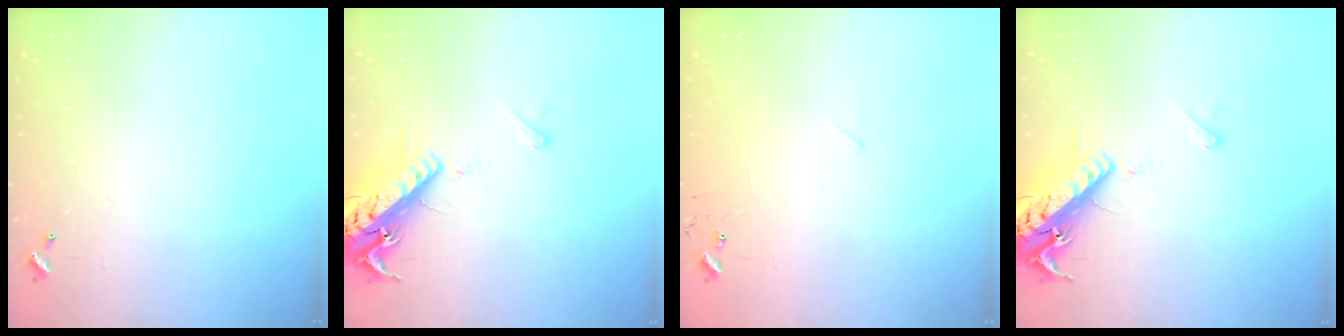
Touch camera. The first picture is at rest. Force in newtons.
{"total": 16.1, "press": 15.8, "slide": 3.4}
{"total": 6.6, "press": 6.6, "slide": 0.5}
{"total": 16.1, "press": 15.8, "slide": 3.4}